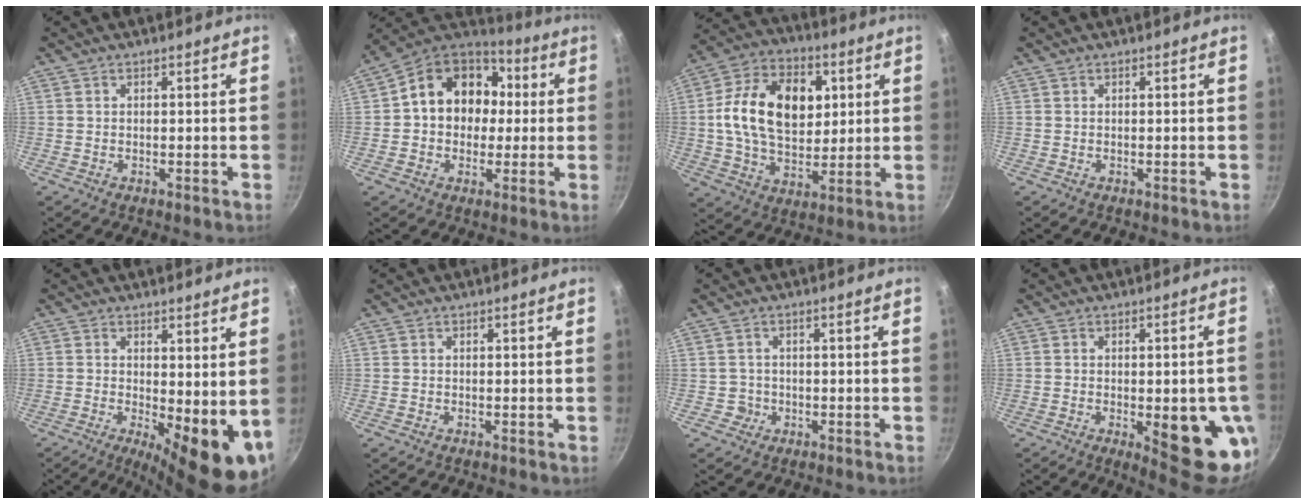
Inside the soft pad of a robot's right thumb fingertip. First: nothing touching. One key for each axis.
{"total": 16.3, "fx": 1.7, "fy": 13.3, "fz": 9.4, "tx": -0.113, "ty": 0.039, "tz": 0.015}
{"total": 19.6, "fx": 3.7, "fy": 13.1, "fz": 14.1, "tx": -0.213, "ty": 0.005, "tz": 0.052}
{"total": 0.0}
{"total": 11.7, "fx": -0.6, "fy": 4.3, "fz": 10.9, "tx": -0.120, "ty": -0.013, "tz": 0.001}
{"total": 0.0}
{"total": 2.0, "fx": -0.5, "fy": 2.0, "fz": 0.1, "tx": 0.012, "ty": 0.010, "tz": -0.004}
{"total": 14.0, "fx": -3.3, "fy": 4.7, "fz": 12.7, "tx": -0.127, "ty": -0.003, "tz": -0.034}